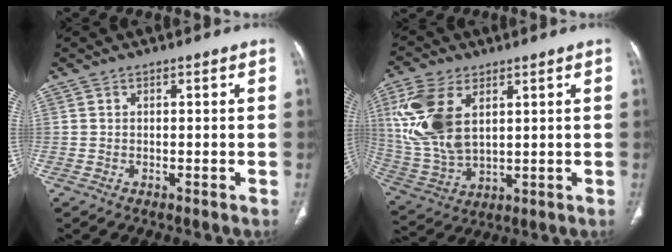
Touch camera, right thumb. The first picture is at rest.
{"total": 14.9, "force": [4.6, 8.6, 11.3], "torque": [-0.247, -0.012, 0.103]}